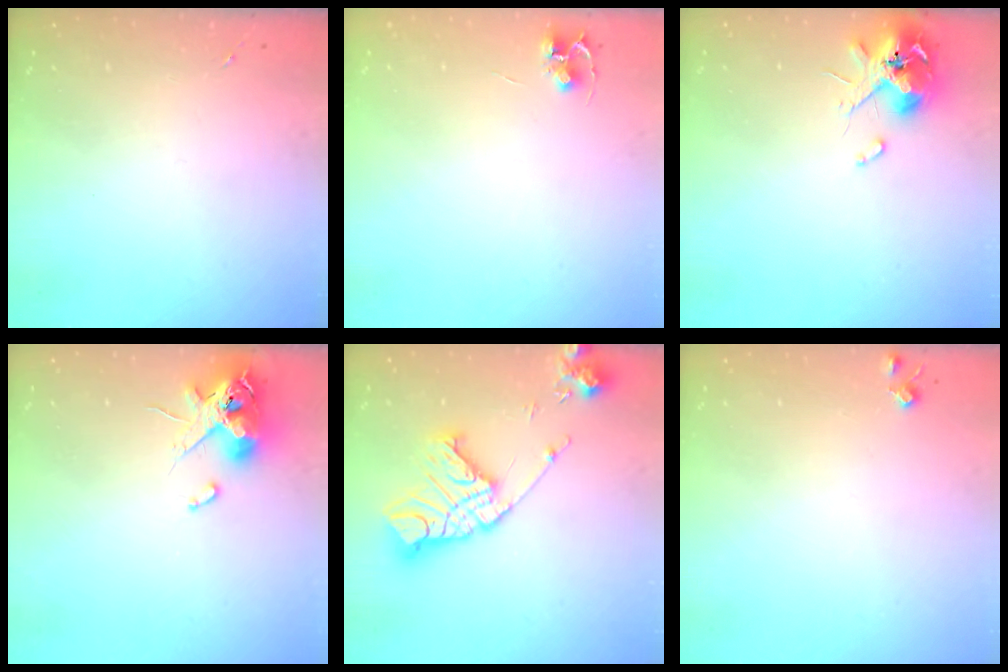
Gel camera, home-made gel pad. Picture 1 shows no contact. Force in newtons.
{"total": 4.7, "press": 4.7, "slide": 0.4}
{"total": 10.5, "press": 10.4, "slide": 1.6}
{"total": 12.6, "press": 12.4, "slide": 2.1}
{"total": 18.0, "press": 17.9, "slide": 2.5}
{"total": 5.7, "press": 5.6, "slide": 0.9}